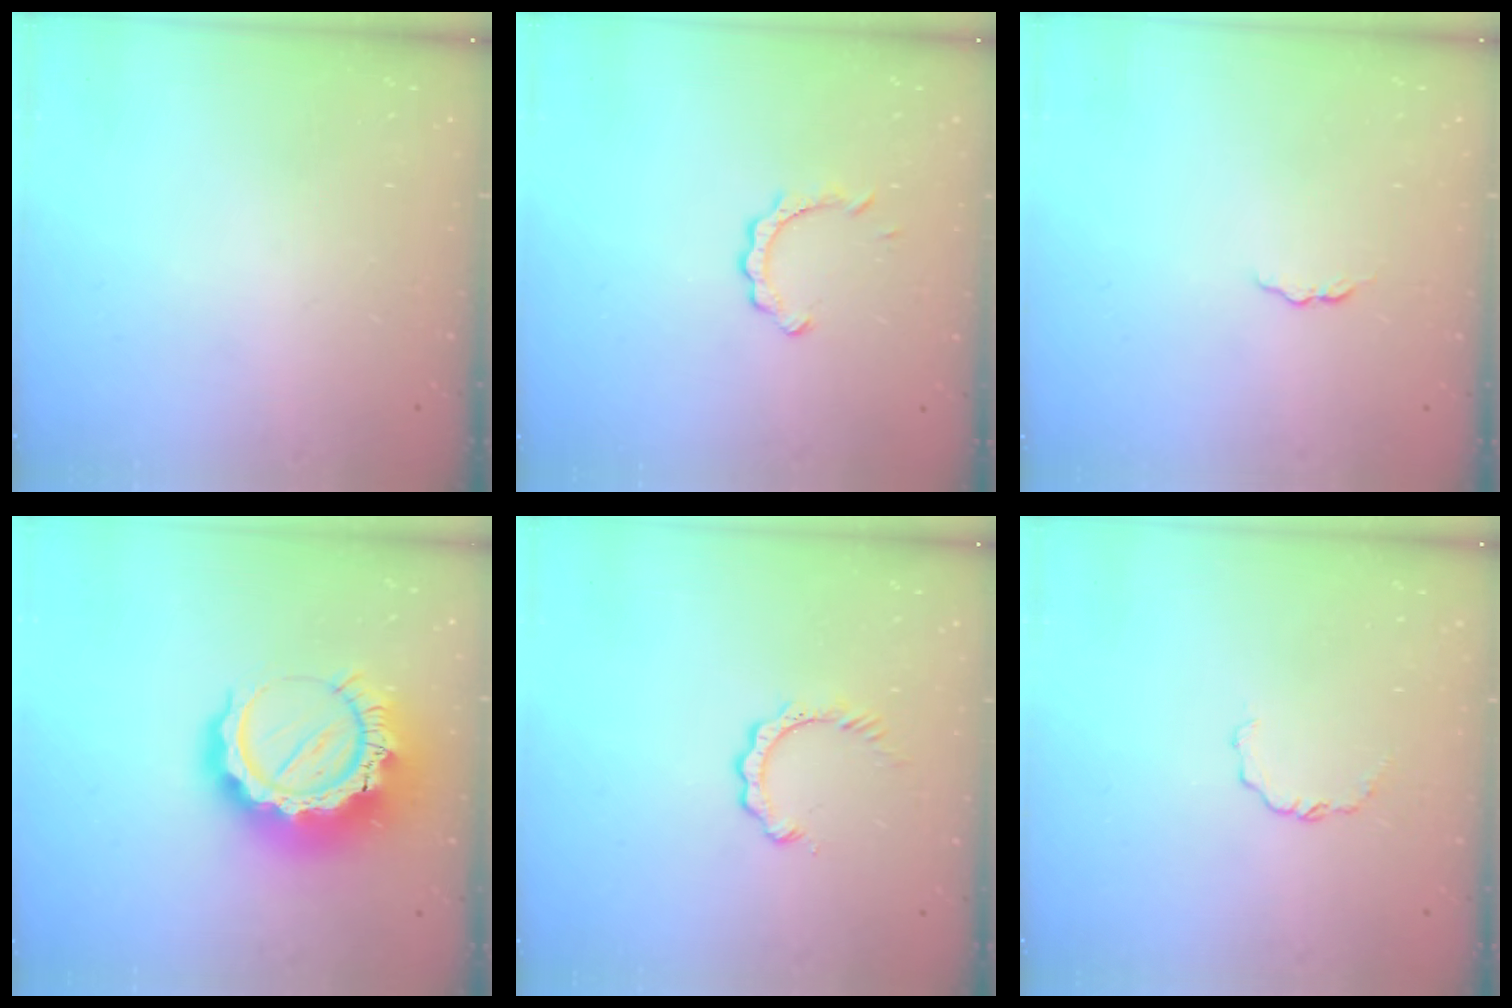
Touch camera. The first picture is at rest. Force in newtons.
{"total": 3.8, "press": 3.7, "slide": 0.2}
{"total": 3.8, "press": 3.8, "slide": 0.5}
{"total": 18.2, "press": 18.1, "slide": 1.7}
{"total": 3.0, "press": 3.0, "slide": 0.3}
{"total": 3.8, "press": 3.8, "slide": 0.3}